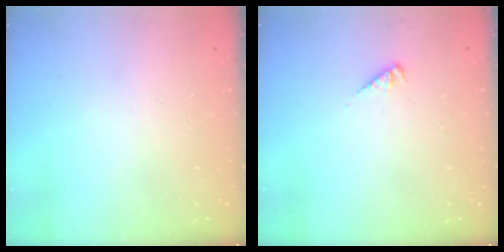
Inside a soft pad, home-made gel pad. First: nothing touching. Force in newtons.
{"total": 2.5, "press": 2.4, "slide": 0.6}